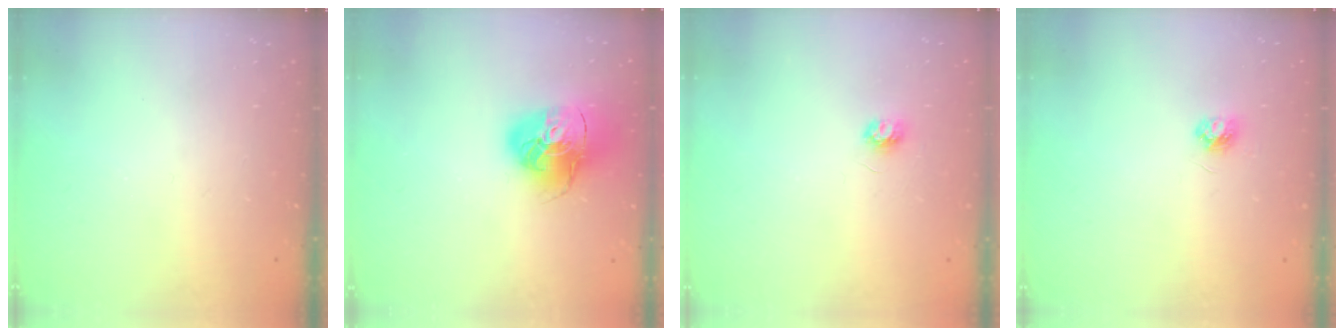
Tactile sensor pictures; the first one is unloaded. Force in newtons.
{"total": 14.4, "press": 14.3, "slide": 1.8}
{"total": 3.5, "press": 3.4, "slide": 0.3}
{"total": 3.9, "press": 3.9, "slide": 0.4}